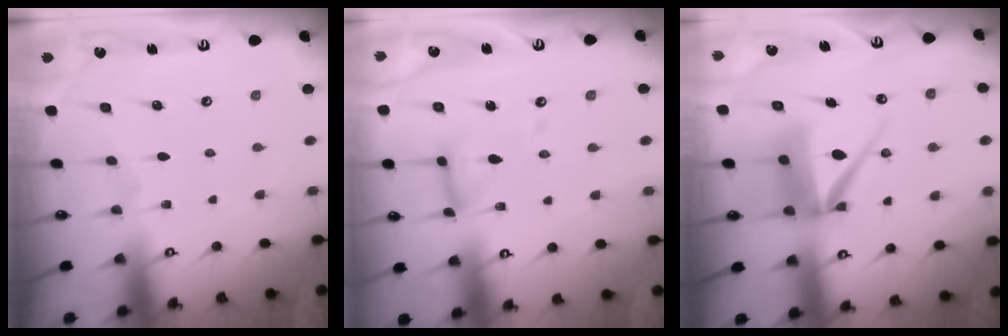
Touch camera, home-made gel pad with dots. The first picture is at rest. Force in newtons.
{"total": 11.2, "press": 11.2, "slide": 1.1}
{"total": 11.6, "press": 11.5, "slide": 1.2}